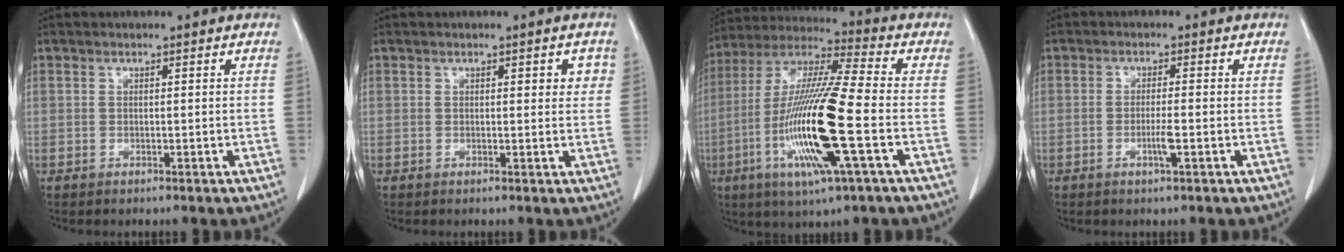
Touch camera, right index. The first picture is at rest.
{"total": 2.5, "force": [0.9, 1.1, 2.1], "torque": [-0.019, 0.001, 0.008]}
{"total": 18.4, "force": [-5.0, 0.9, 17.7], "torque": [-0.363, -0.017, -0.095]}
{"total": 2.5, "force": [-0.8, 0.0, 2.4], "torque": [-0.045, -0.002, -0.014]}